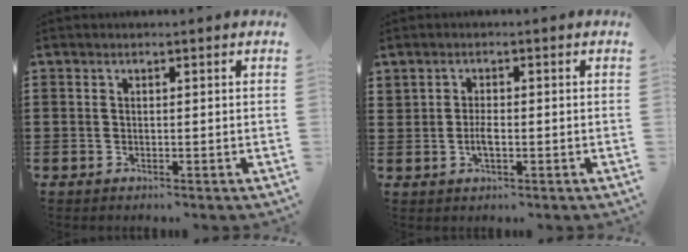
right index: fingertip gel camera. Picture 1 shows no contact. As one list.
[{"total": 2.1, "force": [-0.4, 0.8, 1.9], "torque": [-0.044, -0.006, -0.010]}]